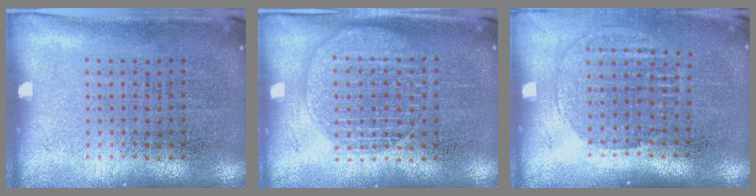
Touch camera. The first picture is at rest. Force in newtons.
{"total": 1.4, "press": 1.4, "slide": 0.1}
{"total": 1.4, "press": 1.2, "slide": 0.7}